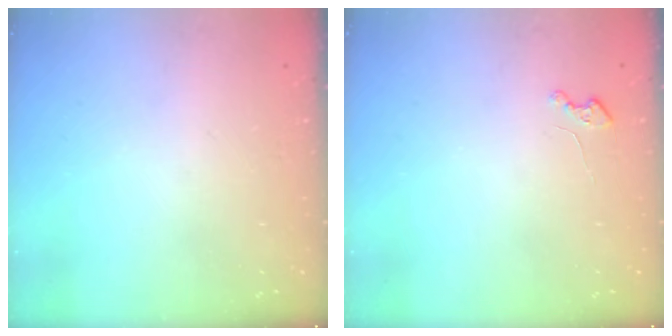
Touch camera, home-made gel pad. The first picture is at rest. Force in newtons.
{"total": 2.2, "press": 2.2, "slide": 0.3}